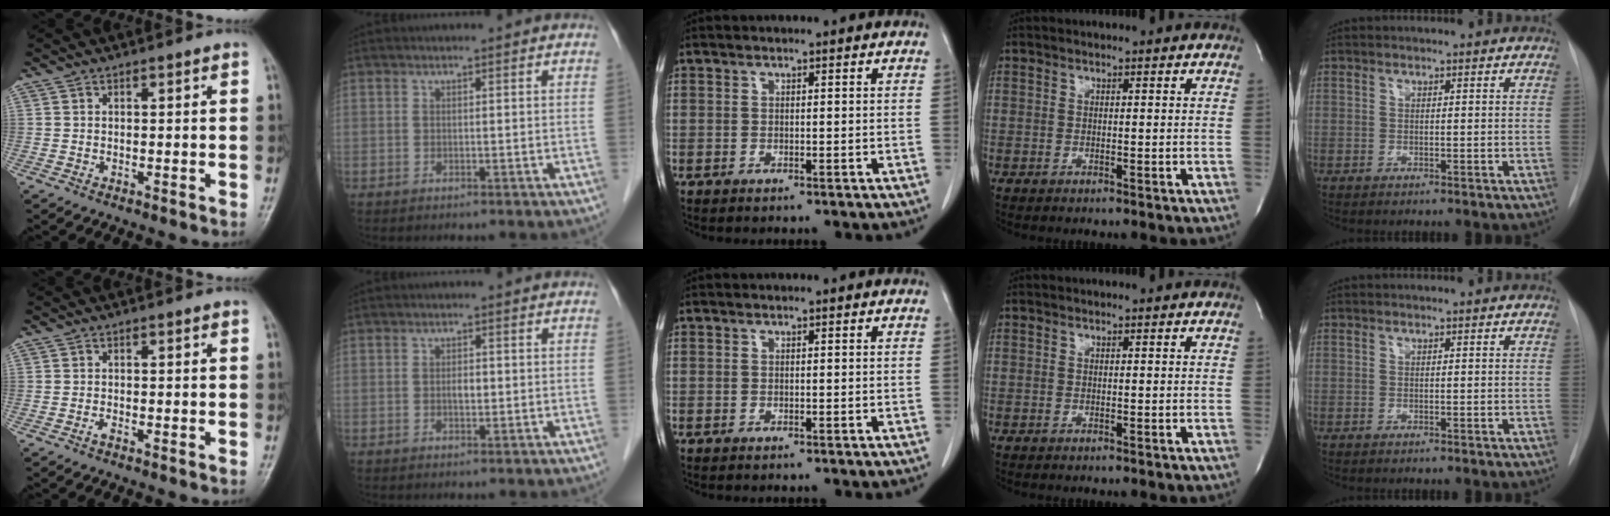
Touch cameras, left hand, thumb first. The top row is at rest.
{"thumb": {"total": 0.7, "force": [-0.5, 0.2, 0.5], "torque": [-0.008, 0.000, -0.012]}, "index": {"total": 2.0, "force": [-0.3, 1.1, 1.6], "torque": [-0.026, 0.003, -0.004]}}